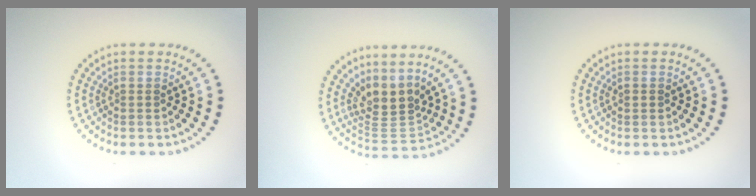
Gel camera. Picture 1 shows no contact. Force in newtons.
{"total": 3.6, "press": 2.5, "slide": 2.6}
{"total": 0.5, "press": 0.5, "slide": 0.1}